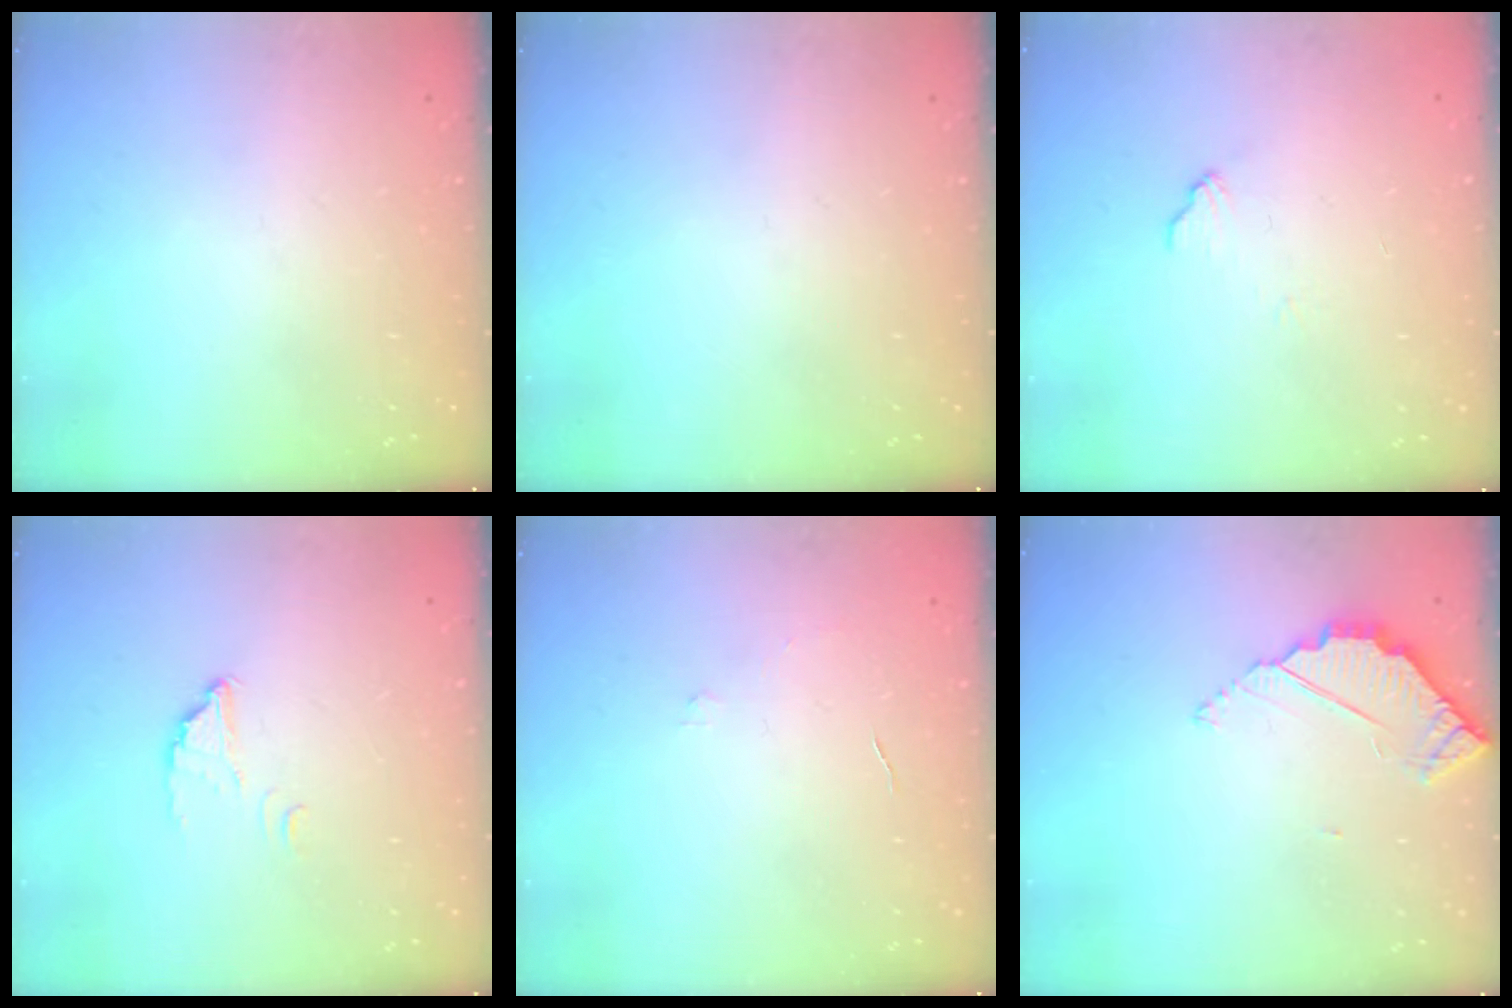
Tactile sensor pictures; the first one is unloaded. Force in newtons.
{"total": 0.0}
{"total": 5.4, "press": 5.4, "slide": 0.5}
{"total": 2.7, "press": 2.7, "slide": 0.1}
{"total": 2.9, "press": 2.9, "slide": 0.2}
{"total": 3.8, "press": 3.8, "slide": 0.3}